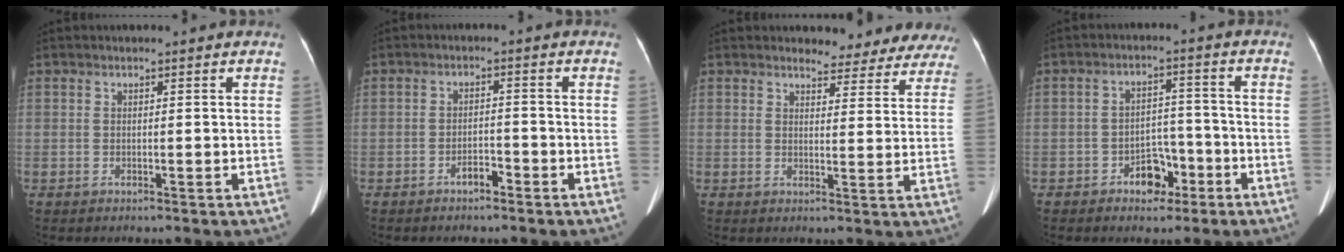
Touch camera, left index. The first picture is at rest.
{"total": 2.3, "force": [-1.7, 1.1, 1.0], "torque": [-0.014, 0.005, -0.028]}
{"total": 11.3, "force": [10.7, 3.5, 0.8], "torque": [0.028, -0.024, 0.094]}
{"total": 4.9, "force": [-2.9, 3.1, 2.5], "torque": [-0.036, 0.018, -0.045]}